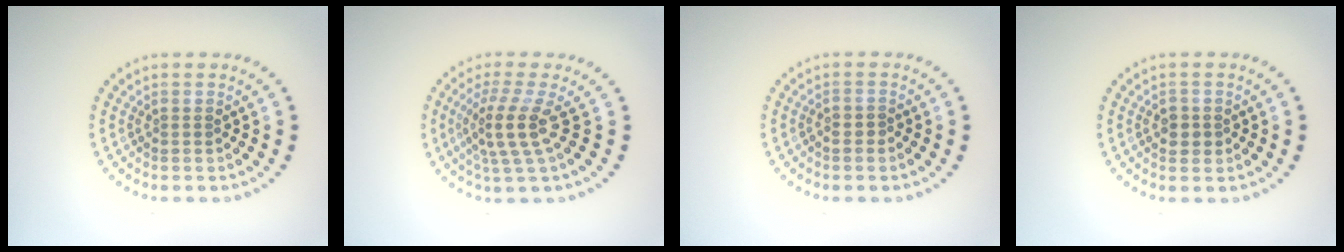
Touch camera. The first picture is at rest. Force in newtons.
{"total": 3.7, "press": 2.6, "slide": 2.6}
{"total": 0.6, "press": 0.4, "slide": 0.3}
{"total": 1.7, "press": 1.6, "slide": 0.3}